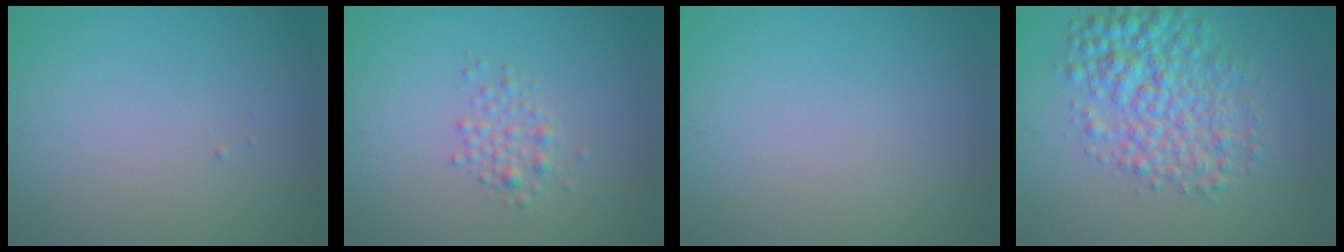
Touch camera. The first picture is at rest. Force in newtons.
{"total": 1.6, "press": 1.6, "slide": 0.0}
{"total": 0.0}
{"total": 6.2, "press": 6.2, "slide": 0.1}